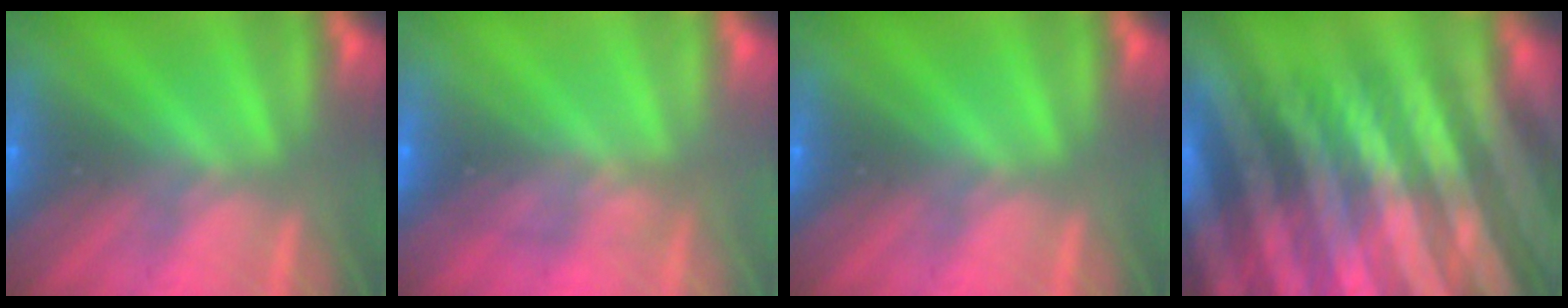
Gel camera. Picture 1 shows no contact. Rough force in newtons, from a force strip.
{"total": 1.7}
{"total": 0.0}
{"total": 12.7}